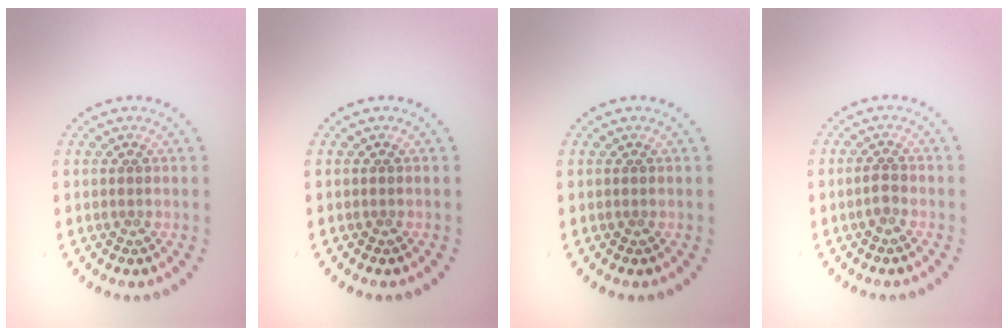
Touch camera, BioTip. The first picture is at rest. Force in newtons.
{"total": 0.0}
{"total": 0.0}
{"total": 1.1, "press": 1.1, "slide": 0.3}